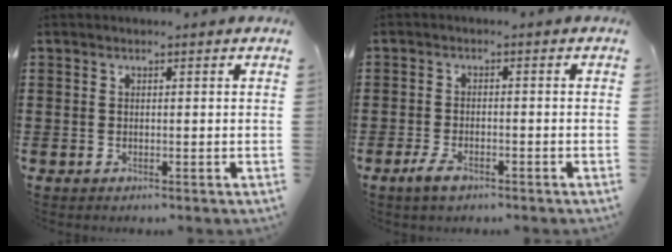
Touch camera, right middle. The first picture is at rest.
{"total": 3.9, "force": [-2.6, 1.1, 2.6], "torque": [-0.064, -0.003, -0.053]}